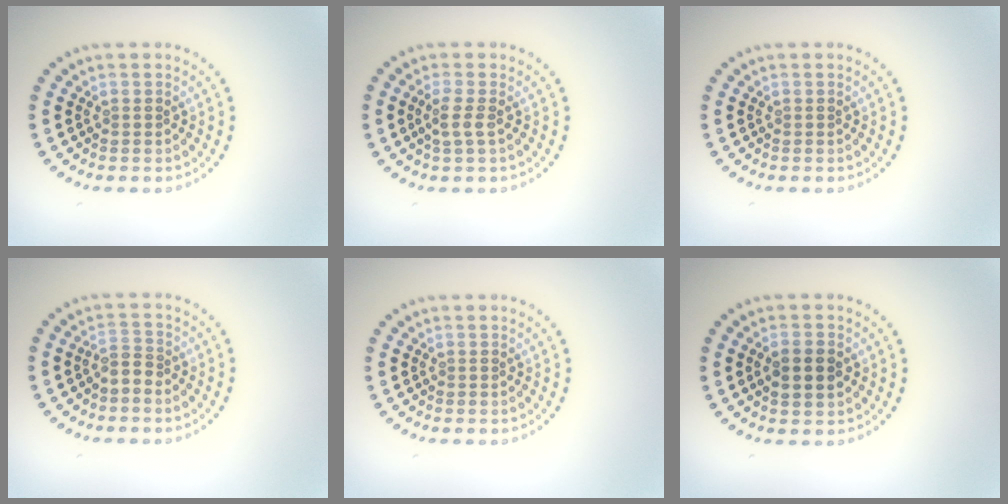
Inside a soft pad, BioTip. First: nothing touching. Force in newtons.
{"total": 1.5, "press": 1.3, "slide": 0.6}
{"total": 0.0}
{"total": 1.7, "press": 1.2, "slide": 1.1}
{"total": 0.0}
{"total": 2.6, "press": 2.6, "slide": 0.1}